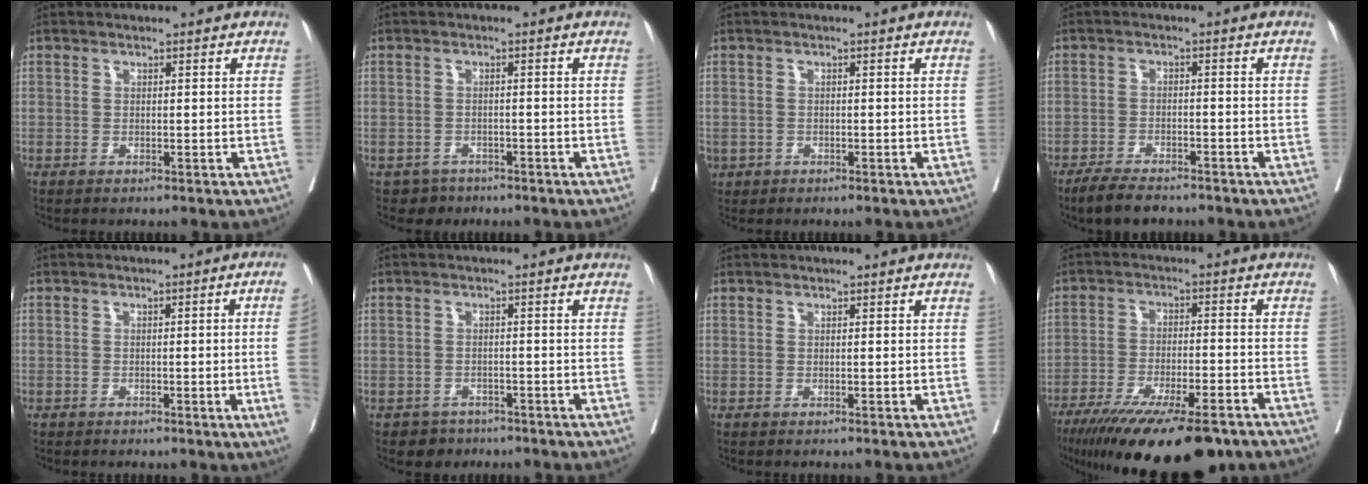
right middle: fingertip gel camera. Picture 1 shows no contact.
{"total": 1.4, "force": [-1.2, 0.6, -0.4], "torque": [0.001, 0.001, -0.021]}
{"total": 1.7, "force": [-0.9, 1.3, 0.6], "torque": [-0.020, -0.002, -0.011]}
{"total": 4.6, "force": [-3.9, 1.8, 1.6], "torque": [-0.034, -0.004, -0.062]}
{"total": 5.4, "force": [-1.1, -0.8, 5.2], "torque": [-0.064, -0.001, -0.018]}
{"total": 3.0, "force": [-2.2, 2.0, -0.1], "torque": [-0.010, 0.006, -0.034]}
{"total": 0.0}
{"total": 20.0, "force": [-15.1, 3.9, 12.5], "torque": [-0.186, -0.033, -0.235]}